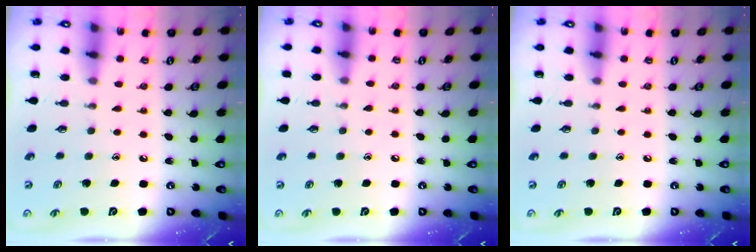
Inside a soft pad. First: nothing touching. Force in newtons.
{"total": 2.9, "press": 2.9, "slide": 0.4}
{"total": 0.0}